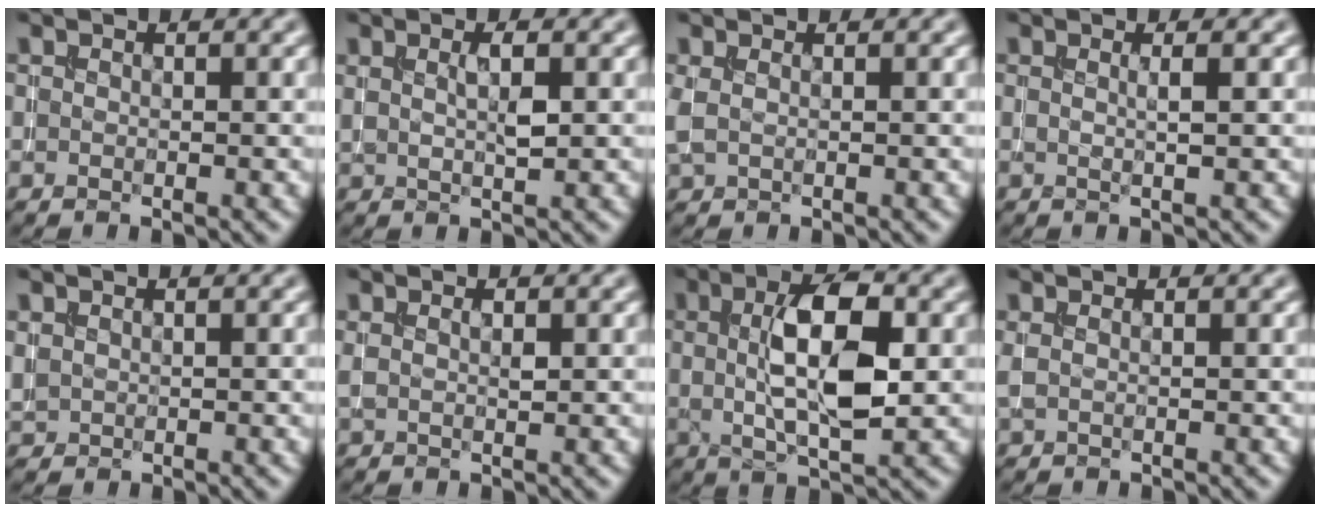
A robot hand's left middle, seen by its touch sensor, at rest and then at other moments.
{"total": 1.8, "force": [0.8, 0.4, 1.6], "torque": [-0.030, 0.002, 0.015]}
{"total": 0.9, "force": [0.4, 0.3, 0.7], "torque": [-0.019, 0.006, 0.006]}
{"total": 1.5, "force": [0.3, 0.3, 1.4], "torque": [-0.014, 0.001, -0.003]}
{"total": 0.9, "force": [0.4, 0.6, 0.4], "torque": [-0.008, 0.004, 0.012]}
{"total": 1.0, "force": [0.5, 0.1, 0.8], "torque": [-0.015, 0.002, 0.008]}
{"total": 7.8, "force": [1.1, 2.9, 7.2], "torque": [-0.122, 0.007, 0.015]}
{"total": 0.6, "force": [0.3, 0.1, 0.5], "torque": [-0.011, 0.004, 0.003]}